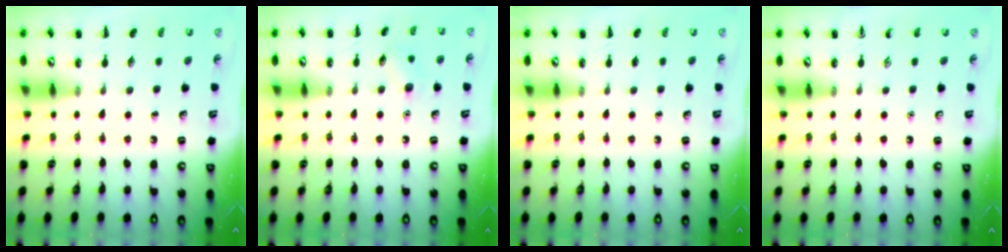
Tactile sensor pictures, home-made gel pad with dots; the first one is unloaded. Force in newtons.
{"total": 6.1, "press": 5.9, "slide": 1.6}
{"total": 0.0}
{"total": 0.0}